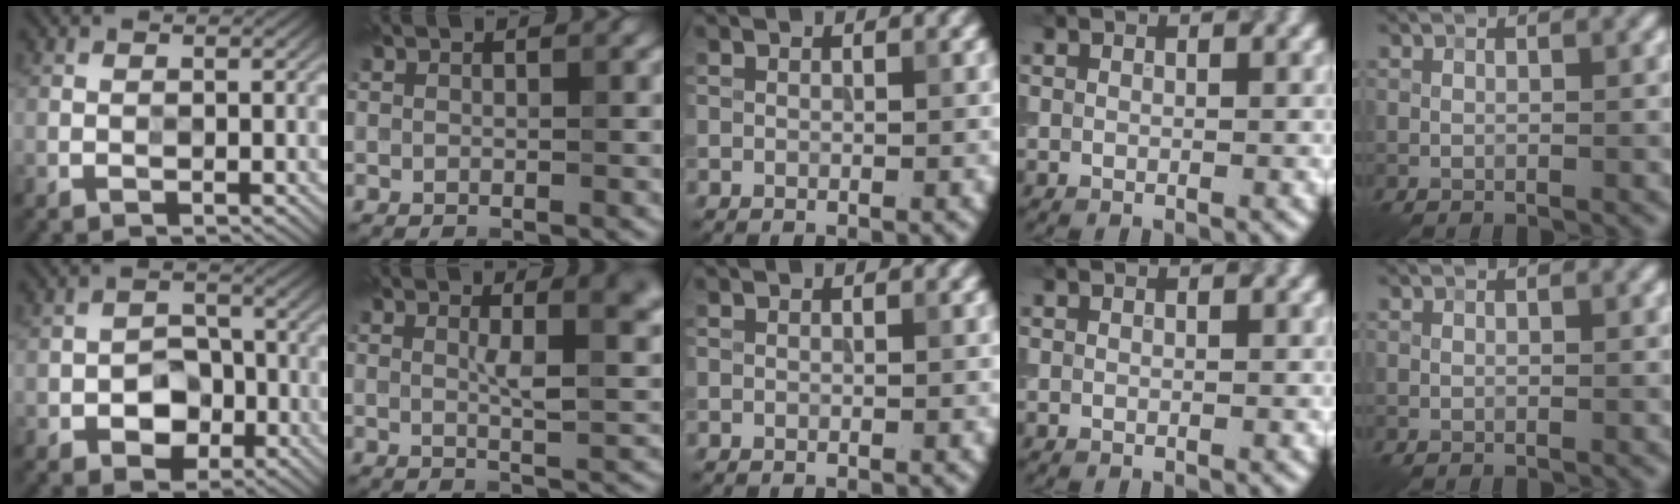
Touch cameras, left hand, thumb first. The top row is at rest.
{"thumb": {"total": 5.4, "force": [-2.2, 3.9, 3.1], "torque": [-0.041, 0.002, -0.044]}, "index": {"total": 4.6, "force": [1.6, 1.1, 4.2], "torque": [-0.059, 0.004, 0.026]}}